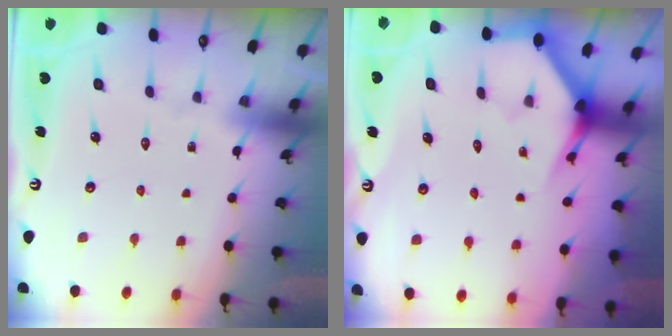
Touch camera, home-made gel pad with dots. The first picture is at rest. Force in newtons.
{"total": 3.9, "press": 3.9, "slide": 0.4}